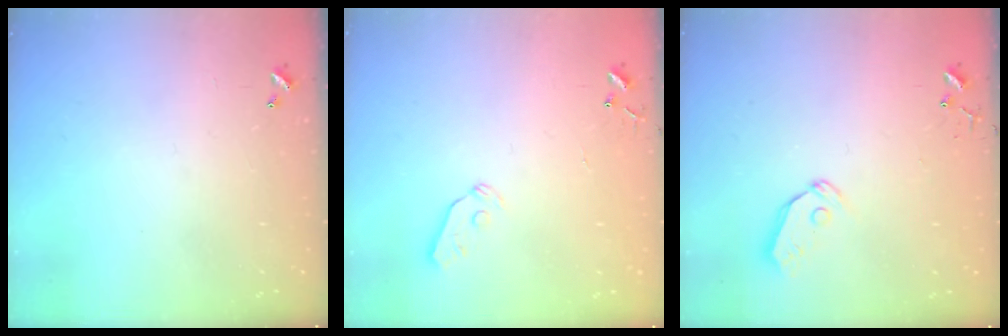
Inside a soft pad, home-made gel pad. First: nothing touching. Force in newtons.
{"total": 5.2, "press": 5.2, "slide": 0.6}
{"total": 6.0, "press": 6.0, "slide": 0.5}